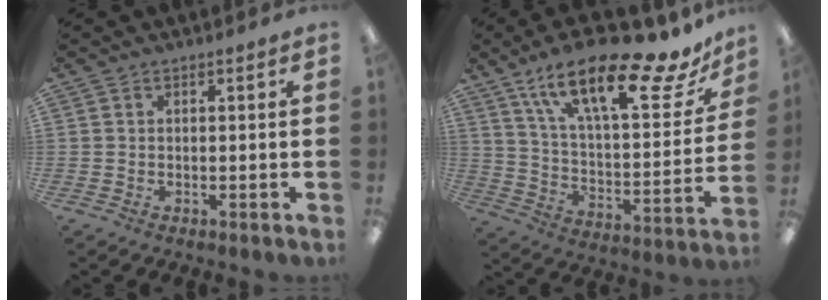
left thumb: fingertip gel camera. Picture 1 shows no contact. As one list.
[{"total": 24.5, "force": [16.9, 7.3, 16.2], "torque": [-0.261, -0.095, 0.275]}]